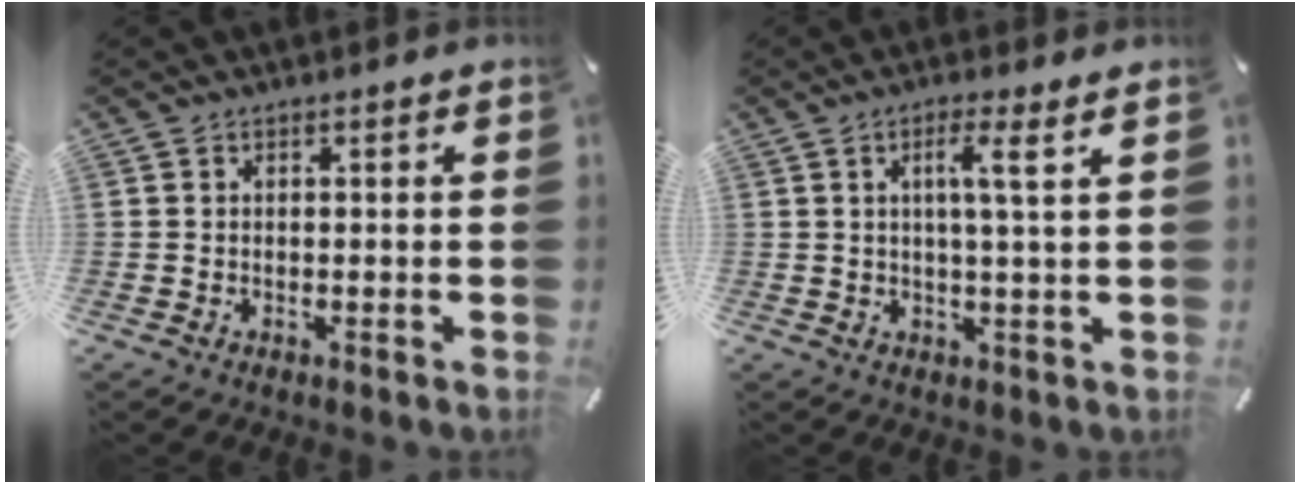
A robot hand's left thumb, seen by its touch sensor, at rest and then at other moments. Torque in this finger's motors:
{"motor_torque": [-0.19, -0.25, 0.08, 0.28, 0.03]}